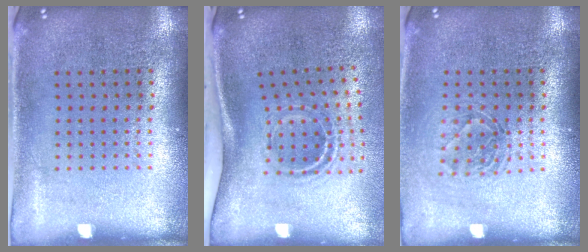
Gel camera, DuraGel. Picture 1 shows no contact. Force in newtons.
{"total": 2.0, "press": 1.2, "slide": 1.7}
{"total": 1.3, "press": 1.1, "slide": 0.6}